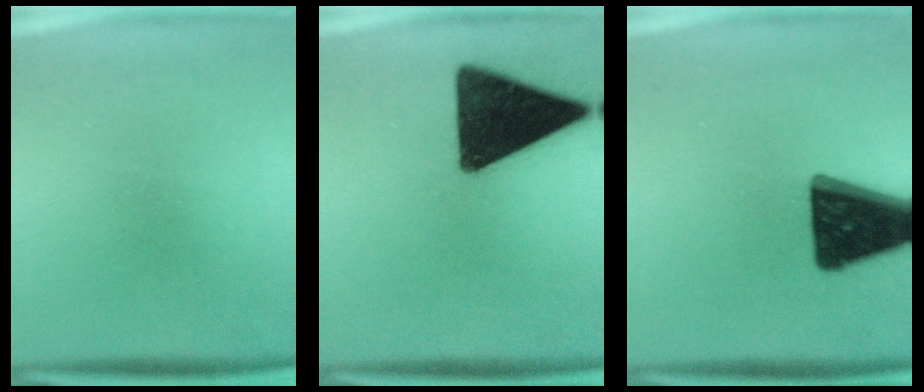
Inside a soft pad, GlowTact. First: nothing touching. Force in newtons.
{"total": 17.5}
{"total": 18.4}